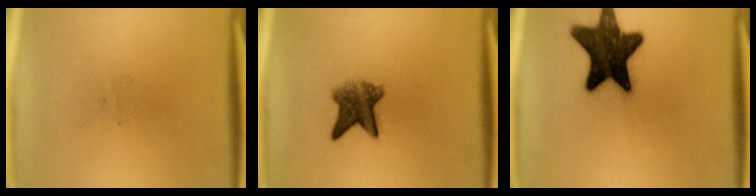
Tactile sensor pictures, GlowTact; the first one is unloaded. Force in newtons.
{"total": 5.9}
{"total": 16.1}